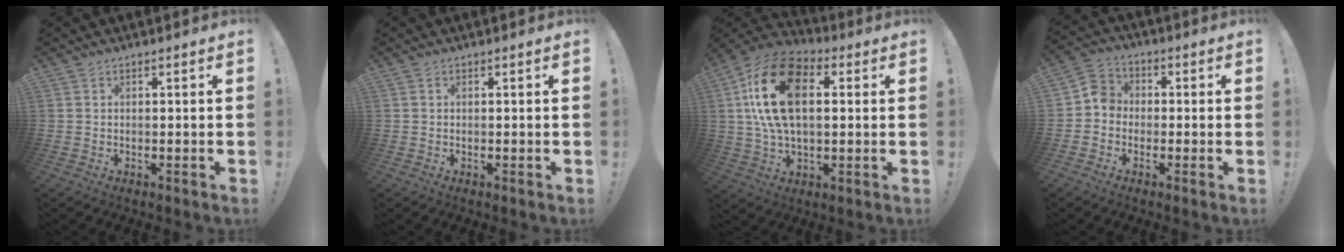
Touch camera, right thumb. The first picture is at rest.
{"total": 0.6, "force": [-0.2, 0.5, -0.1], "torque": [-0.005, 0.004, -0.002]}
{"total": 20.9, "force": [4.7, 12.1, 16.4], "torque": [-0.307, 0.005, 0.078]}
{"total": 5.7, "force": [-2.2, 4.8, 2.1], "torque": [-0.043, 0.027, -0.038]}